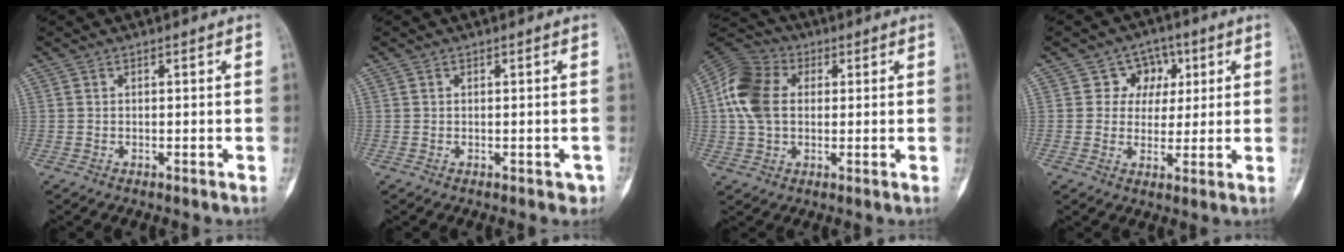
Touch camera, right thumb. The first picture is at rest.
{"total": 1.2, "force": [-0.4, 0.9, 0.7], "torque": [0.007, 0.003, -0.004]}
{"total": 12.1, "force": [1.7, 8.8, 8.2], "torque": [-0.162, 0.019, 0.022]}
{"total": 6.6, "force": [2.2, 6.0, 1.9], "torque": [0.020, 0.003, 0.028]}